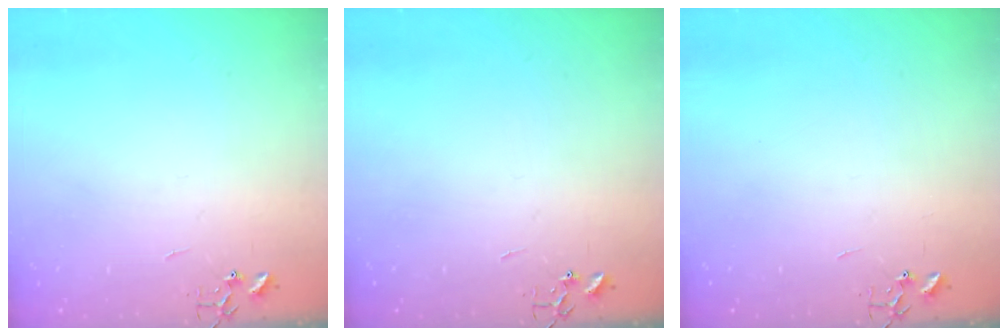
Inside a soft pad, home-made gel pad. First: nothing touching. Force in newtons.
{"total": 0.0}
{"total": 0.0}